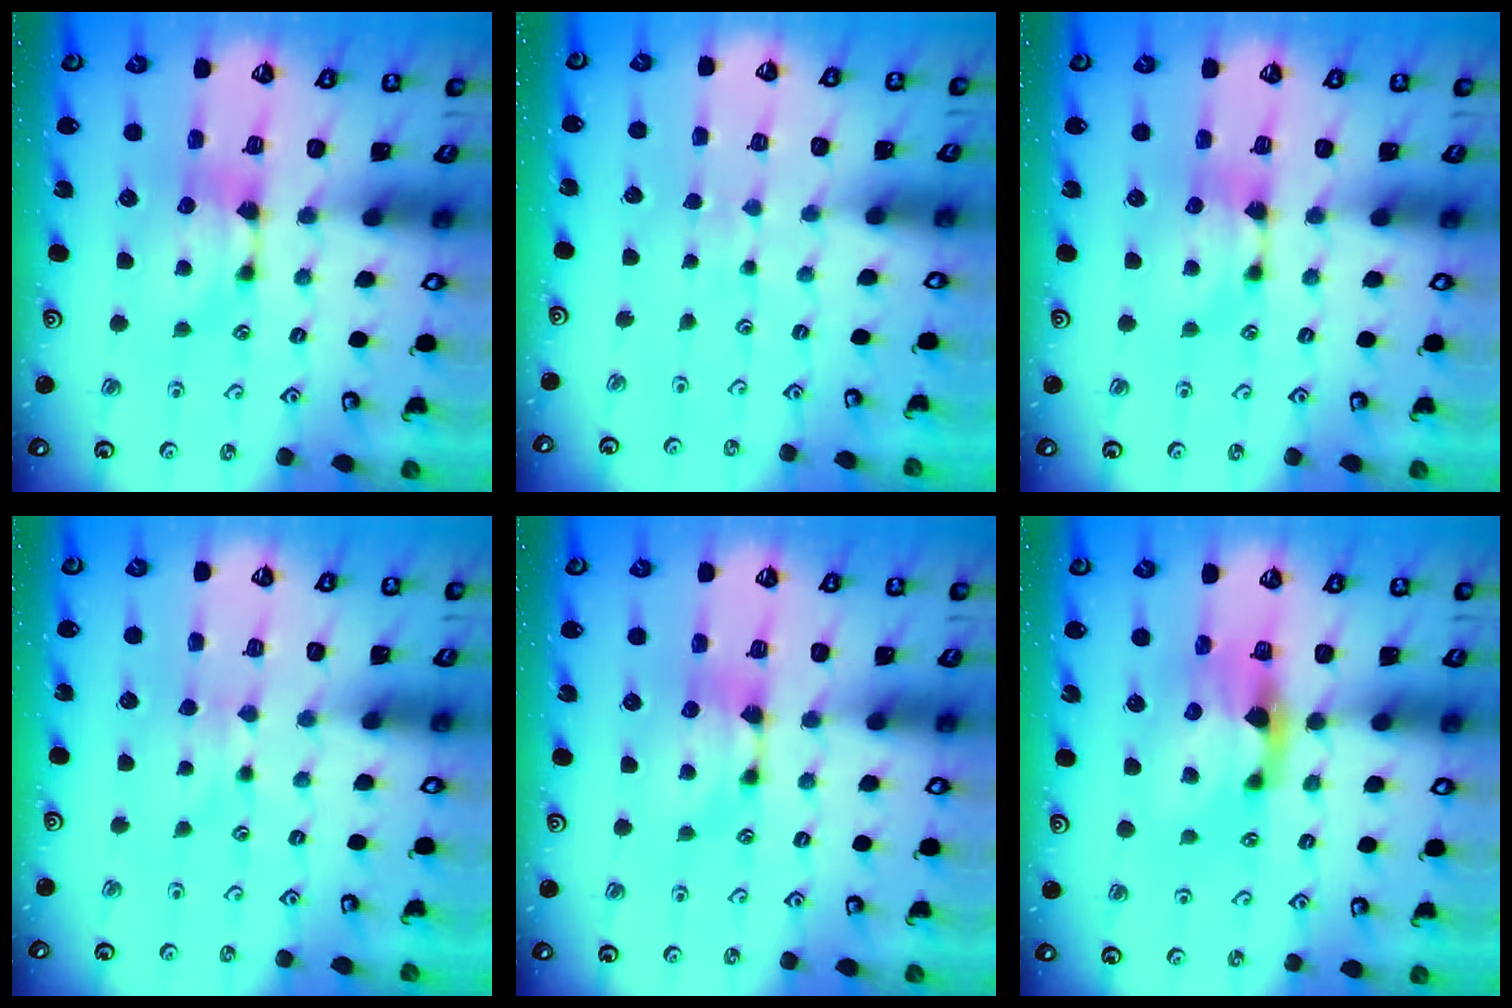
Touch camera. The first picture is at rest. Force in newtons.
{"total": 4.2, "press": 4.1, "slide": 0.3}
{"total": 0.0}
{"total": 2.1, "press": 2.0, "slide": 0.4}
{"total": 0.0}
{"total": 3.1, "press": 2.8, "slide": 1.4}